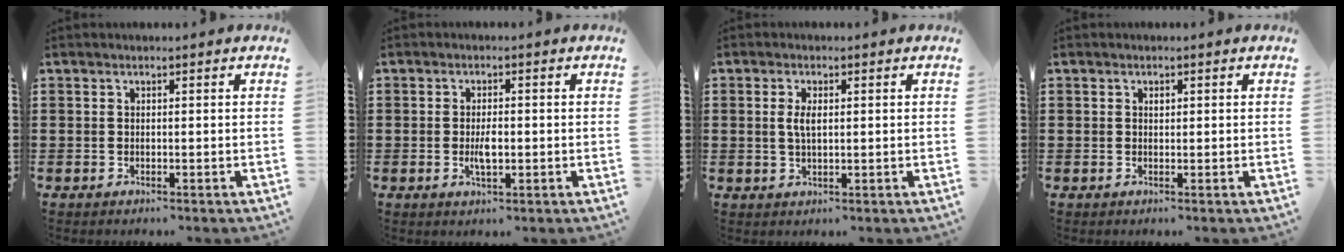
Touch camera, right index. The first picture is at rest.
{"total": 3.1, "force": [-0.4, 1.2, 2.8], "torque": [-0.059, -0.002, -0.010]}
{"total": 2.8, "force": [0.4, 1.1, 2.6], "torque": [-0.054, 0.004, 0.006]}
{"total": 0.6, "force": [0.1, 0.3, 0.4], "torque": [-0.010, 0.000, 0.003]}